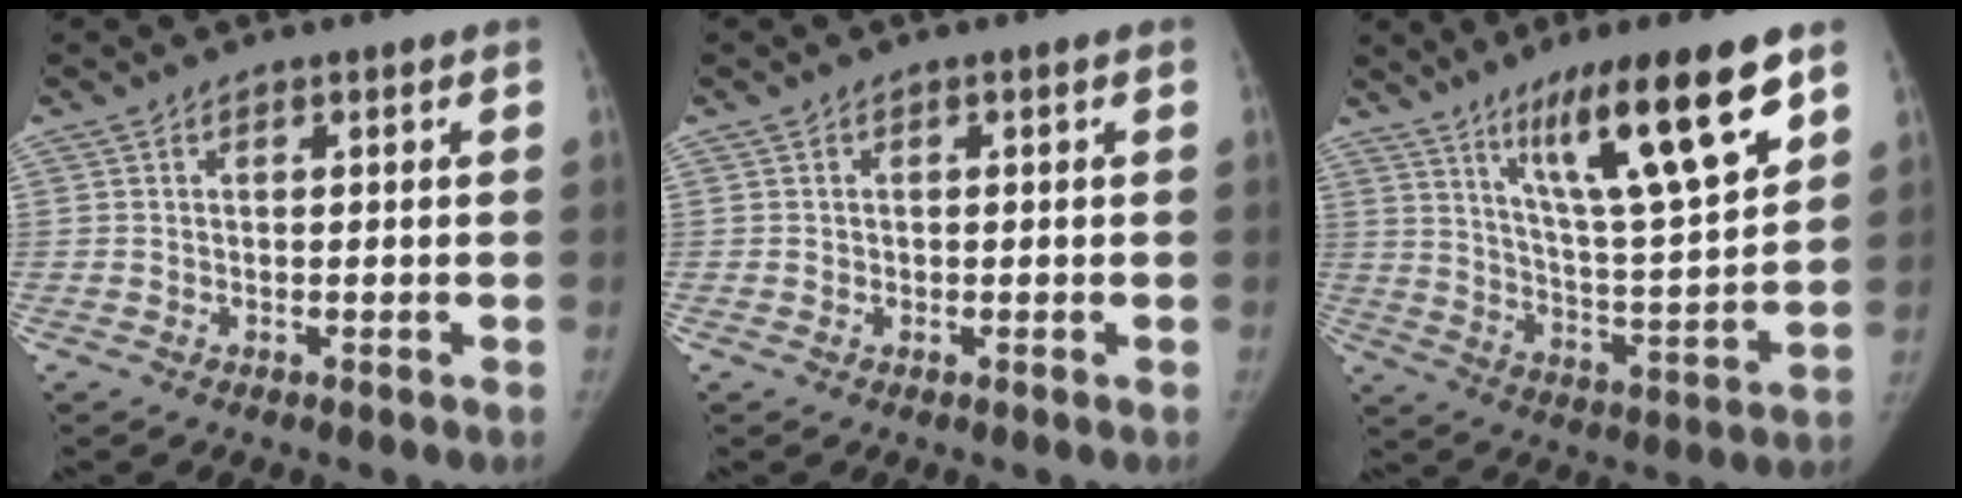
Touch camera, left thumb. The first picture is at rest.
{"total": 0.5, "force": [0.0, 0.5, 0.0], "torque": [0.007, 0.004, 0.000]}
{"total": 19.6, "force": [11.1, 2.5, 15.9], "torque": [-0.239, -0.054, 0.188]}